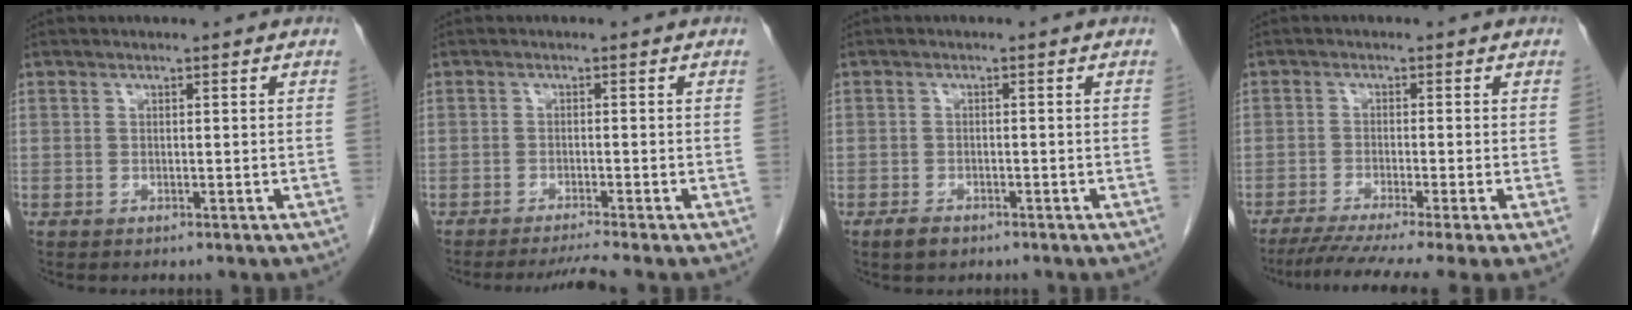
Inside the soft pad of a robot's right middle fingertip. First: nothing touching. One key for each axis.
{"total": 3.1, "fx": -2.6, "fy": -1.6, "fz": 0.7, "tx": -0.022, "ty": -0.015, "tz": -0.045}
{"total": 2.4, "fx": -1.9, "fy": 0.9, "fz": 1.3, "tx": -0.036, "ty": -0.005, "tz": -0.029}
{"total": 10.9, "fx": -8.3, "fy": -0.9, "fz": 7.1, "tx": -0.107, "ty": -0.030, "tz": -0.127}